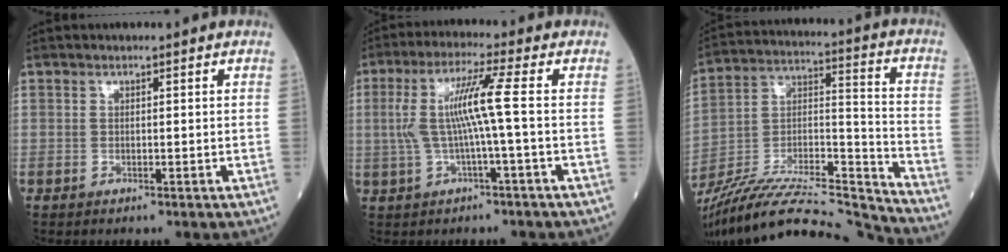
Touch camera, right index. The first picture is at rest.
{"total": 7.8, "force": [0.1, -0.8, 7.8], "torque": [-0.161, 0.015, 0.002]}
{"total": 26.3, "force": [-24.8, 0.8, 8.9], "torque": [-0.157, 0.001, -0.404]}